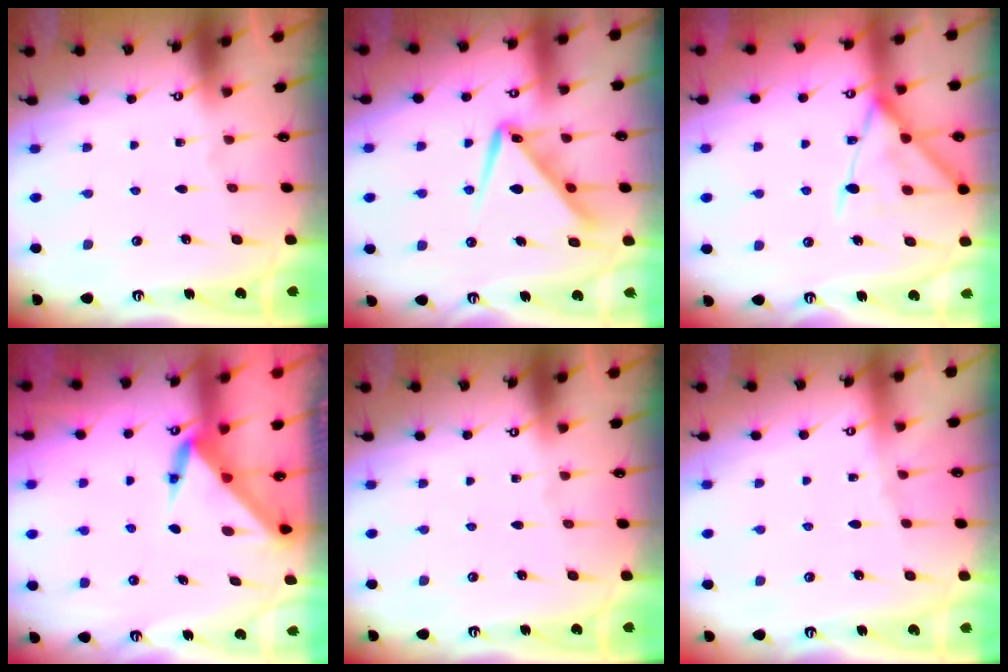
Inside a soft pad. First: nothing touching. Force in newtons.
{"total": 10.9, "press": 10.8, "slide": 1.0}
{"total": 15.2, "press": 15.2, "slide": 1.1}
{"total": 3.6, "press": 3.6, "slide": 0.2}
{"total": 0.0}
{"total": 2.2, "press": 2.1, "slide": 0.5}